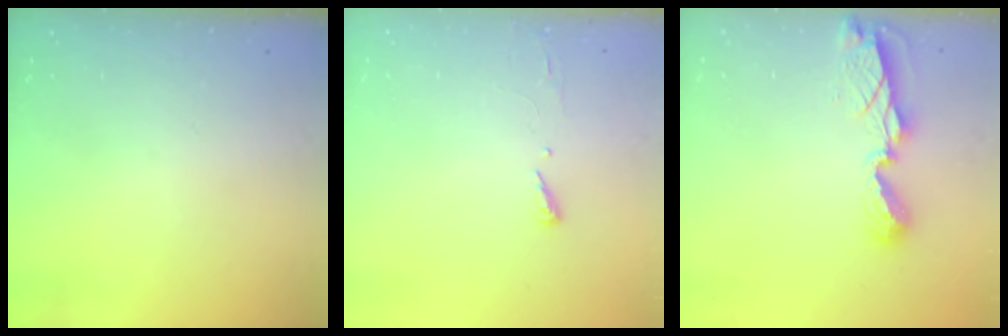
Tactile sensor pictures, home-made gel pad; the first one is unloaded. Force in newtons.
{"total": 2.9, "press": 2.9, "slide": 0.4}
{"total": 8.3, "press": 8.3, "slide": 0.7}